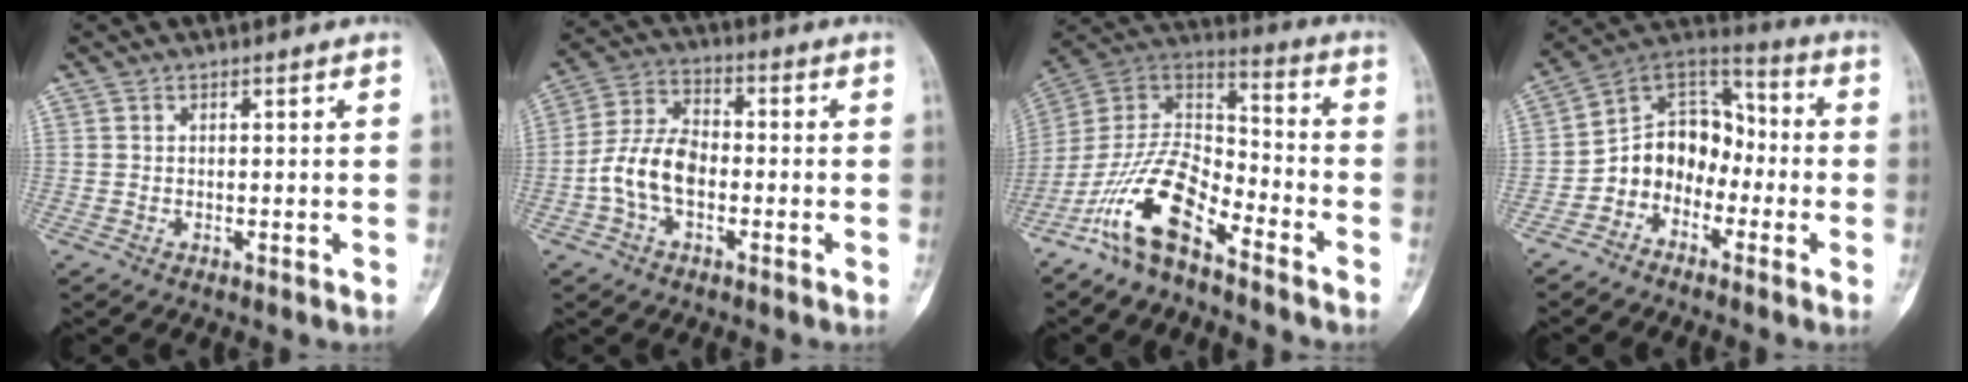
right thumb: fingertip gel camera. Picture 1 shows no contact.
{"total": 9.8, "force": [-2.3, 6.0, 7.3], "torque": [-0.141, 0.033, -0.052]}
{"total": 15.2, "force": [-9.7, 6.1, 10.0], "torque": [-0.178, 0.086, -0.191]}
{"total": 11.6, "force": [-3.7, 9.2, 6.0], "torque": [-0.067, 0.078, -0.083]}